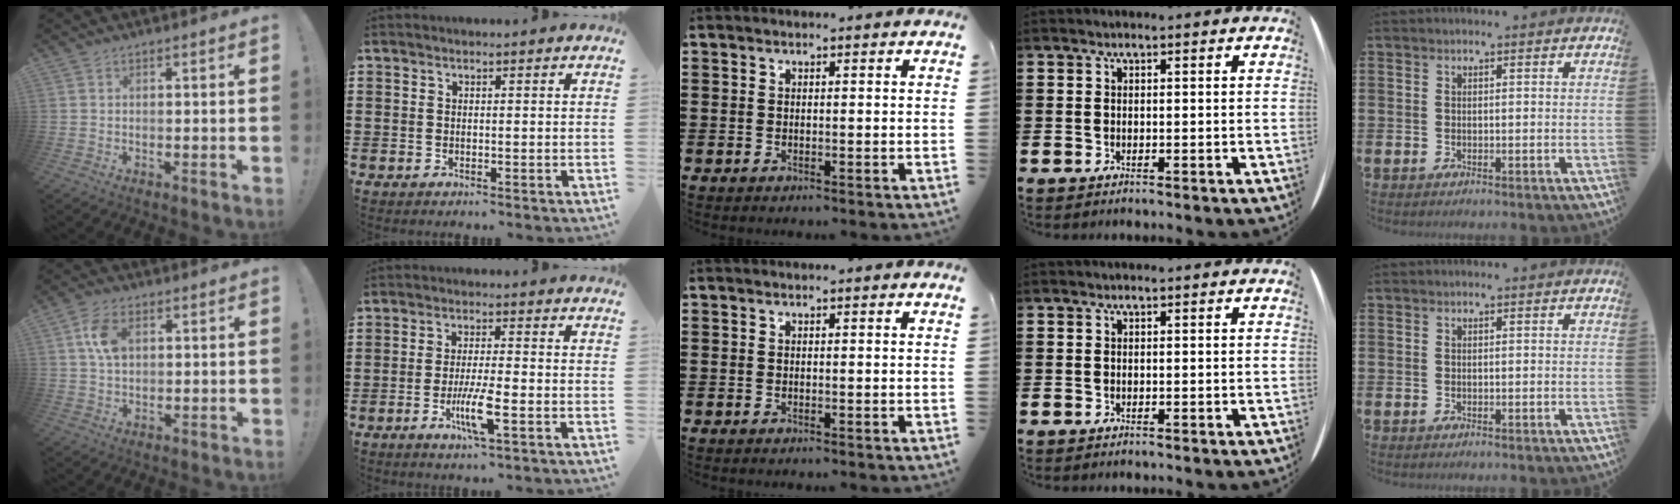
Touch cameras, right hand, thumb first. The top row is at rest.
{"thumb": {"total": 7.5, "force": [2.0, 4.6, 5.7], "torque": [-0.109, 0.007, 0.037]}, "index": {"total": 6.6, "force": [-2.5, 0.9, 6.0], "torque": [-0.117, -0.014, -0.045]}}